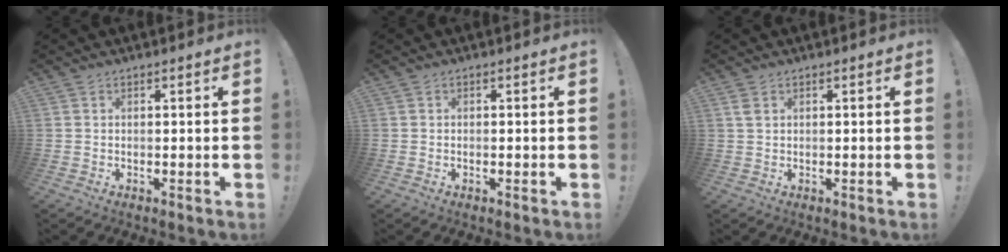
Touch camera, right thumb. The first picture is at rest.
{"total": 0.0}
{"total": 2.1, "force": [1.2, 1.2, 1.3], "torque": [-0.020, 0.001, 0.020]}